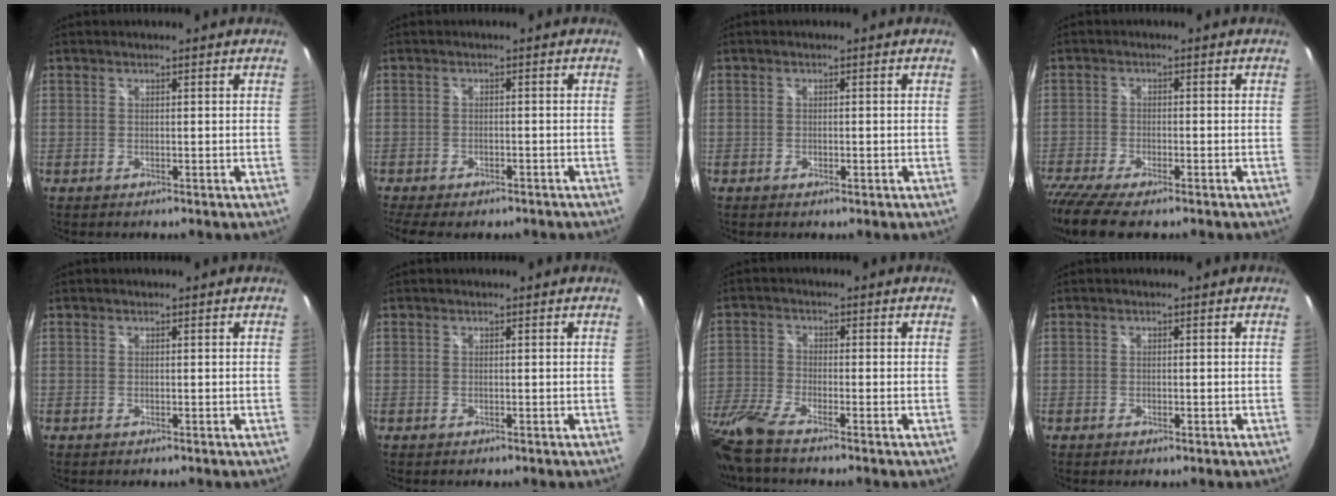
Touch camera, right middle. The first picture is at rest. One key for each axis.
{"total": 8.1, "fx": -6.4, "fy": 3.0, "fz": 4.0, "tx": -0.095, "ty": -0.029, "tz": -0.096}
{"total": 0.8, "fx": -0.5, "fy": 0.4, "fz": 0.5, "tx": -0.008, "ty": -0.003, "tz": -0.008}
{"total": 11.3, "fx": -8.7, "fy": 2.8, "fz": 6.6, "tx": -0.161, "ty": -0.054, "tz": -0.157}
{"total": 0.0}
{"total": 0.0}
{"total": 9.9, "fx": -7.8, "fy": 1.1, "fz": 5.9, "tx": -0.146, "ty": -0.036, "tz": -0.158}
{"total": 0.6, "fx": -0.3, "fy": 0.3, "fz": 0.3, "tx": -0.005, "ty": -0.002, "tz": -0.006}